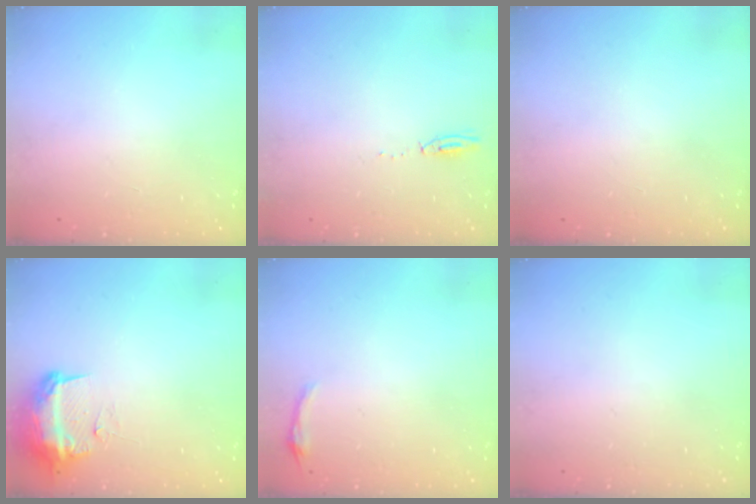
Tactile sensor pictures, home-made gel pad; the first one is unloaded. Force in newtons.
{"total": 3.4, "press": 3.3, "slide": 0.8}
{"total": 0.0}
{"total": 11.4, "press": 11.4, "slide": 1.1}
{"total": 3.1, "press": 3.0, "slide": 0.7}
{"total": 0.0}